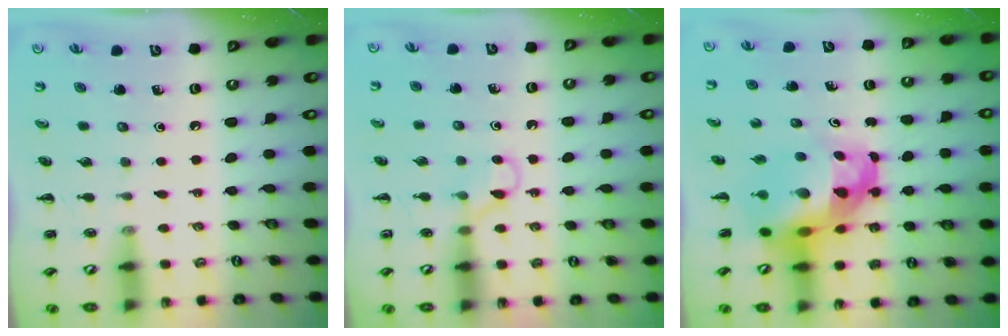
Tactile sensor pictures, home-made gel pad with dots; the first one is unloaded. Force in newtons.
{"total": 2.9, "press": 2.7, "slide": 0.9}
{"total": 10.8, "press": 10.4, "slide": 2.9}